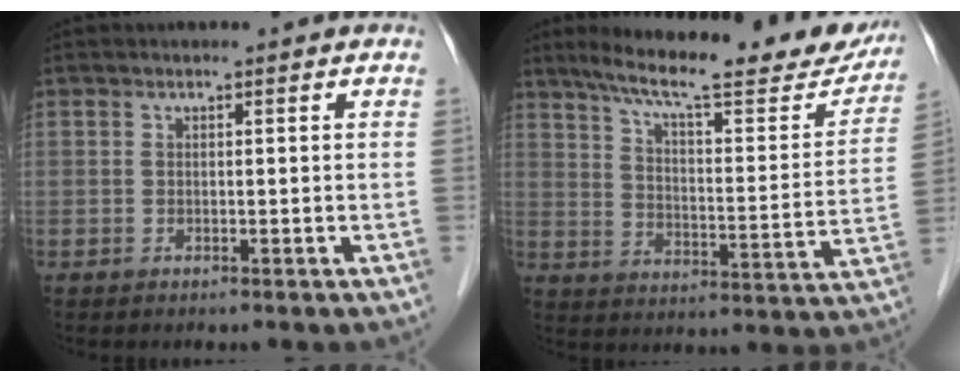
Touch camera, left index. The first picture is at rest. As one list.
[{"total": 24.0, "force": [20.0, 4.1, 12.5], "torque": [-0.179, -0.024, 0.264]}]